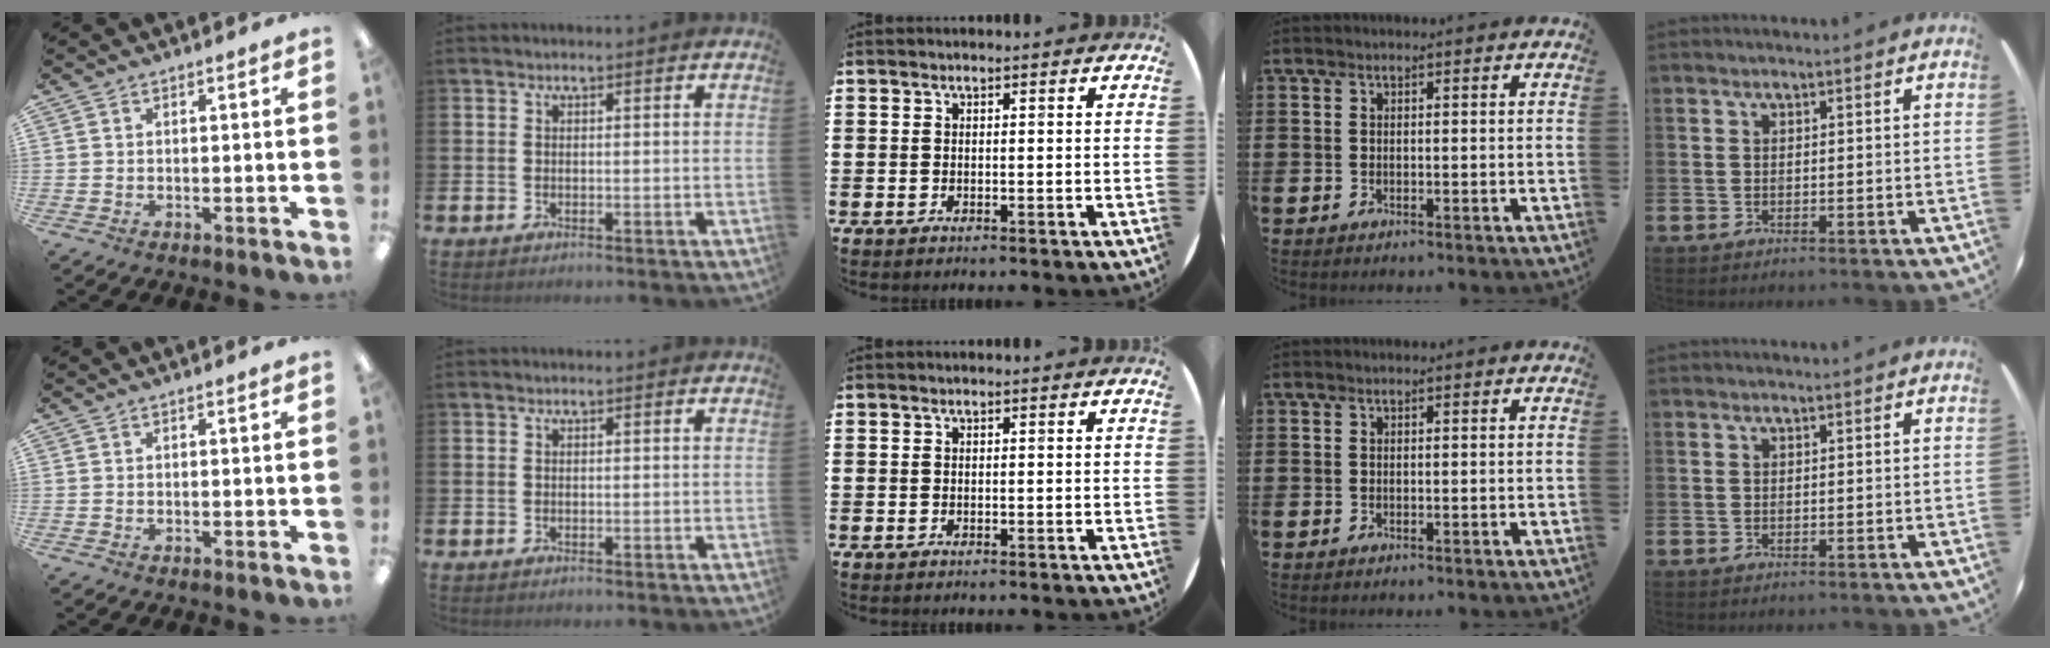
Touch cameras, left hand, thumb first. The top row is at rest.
{}